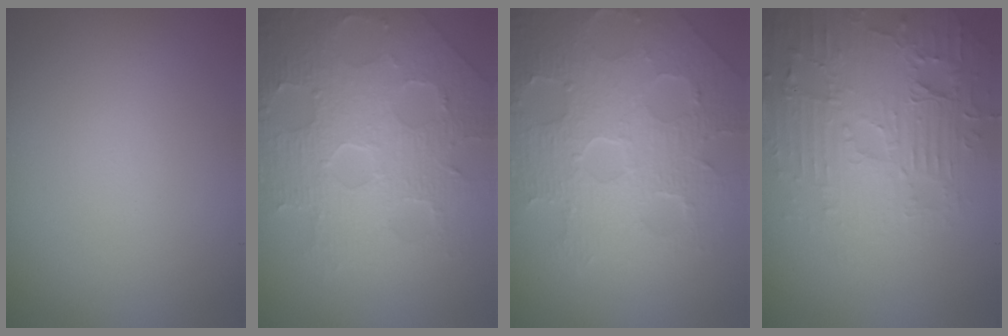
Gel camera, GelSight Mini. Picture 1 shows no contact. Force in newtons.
{"total": 8.5, "press": 5.8, "slide": 6.2}
{"total": 8.3, "press": 5.7, "slide": 6.0}
{"total": 4.6, "press": 4.1, "slide": 1.9}